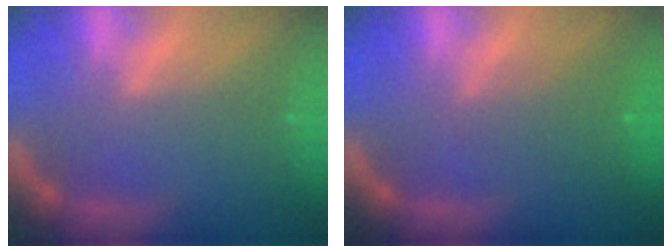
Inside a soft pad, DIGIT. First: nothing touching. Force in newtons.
{"total": 3.0}